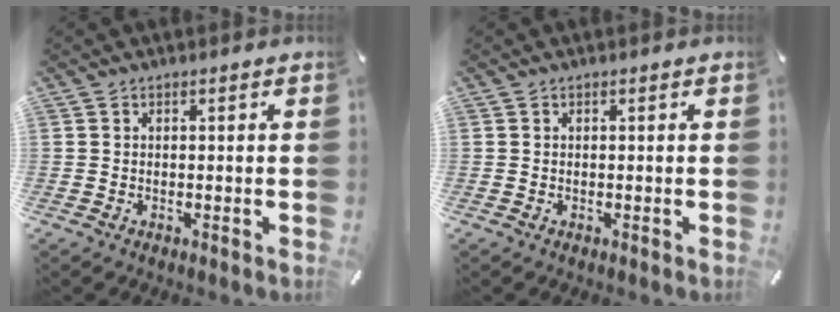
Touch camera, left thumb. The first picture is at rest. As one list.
[{"total": 0.0}]